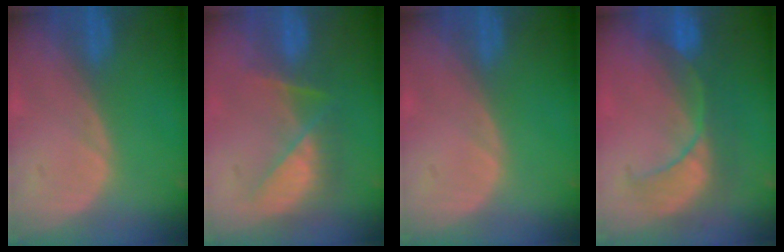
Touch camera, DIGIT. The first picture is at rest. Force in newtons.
{"total": 8.2, "press": 7.0, "slide": 4.3}
{"total": 0.0}
{"total": 8.1, "press": 7.9, "slide": 1.6}